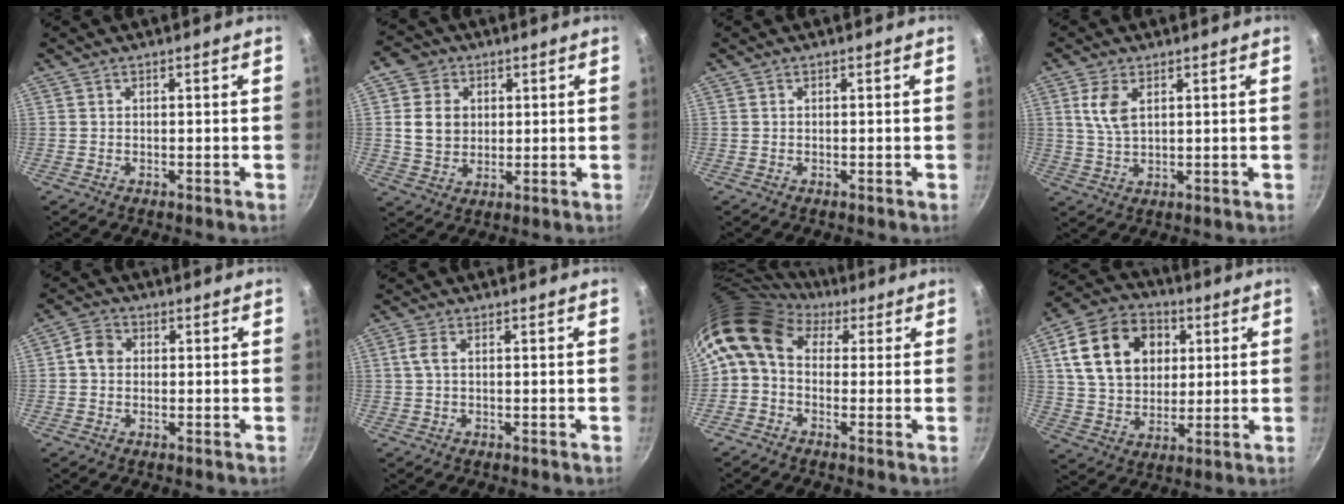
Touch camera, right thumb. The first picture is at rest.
{"total": 8.5, "force": [1.6, 7.3, 4.1], "torque": [-0.042, 0.001, 0.027]}
{"total": 0.0}
{"total": 5.5, "force": [2.1, 2.9, 4.2], "torque": [-0.082, -0.009, 0.043]}
{"total": 3.9, "force": [0.2, 3.3, 2.0], "torque": [-0.025, 0.009, -0.007]}
{"total": 2.1, "force": [0.4, 0.9, 1.8], "torque": [-0.042, 0.004, 0.008]}
{"total": 11.0, "force": [2.4, 8.1, 7.0], "torque": [-0.129, 0.027, 0.018]}
{"total": 18.5, "force": [5.0, 13.9, 11.1], "torque": [-0.172, 0.005, 0.083]}